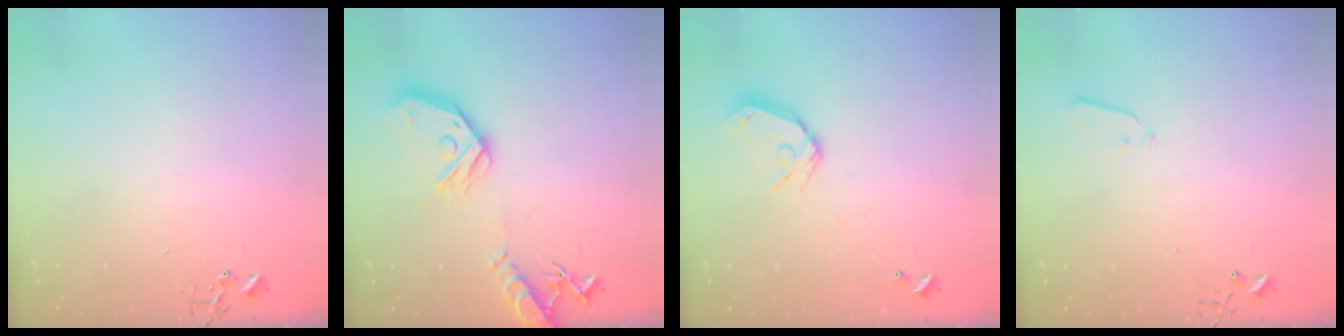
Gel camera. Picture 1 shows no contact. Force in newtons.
{"total": 17.1, "press": 16.9, "slide": 2.2}
{"total": 10.4, "press": 10.2, "slide": 1.6}
{"total": 3.0, "press": 2.9, "slide": 0.3}